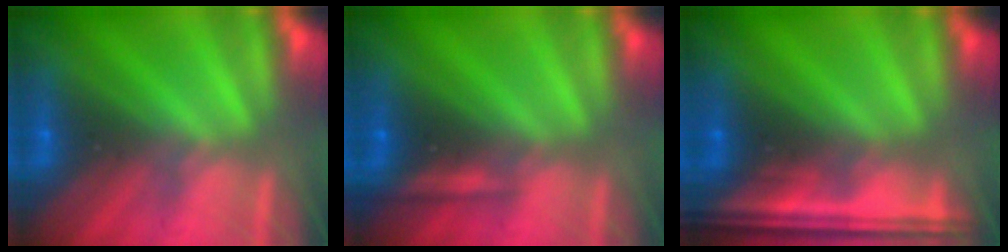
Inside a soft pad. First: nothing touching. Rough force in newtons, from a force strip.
{"total": 2.3}
{"total": 7.3}